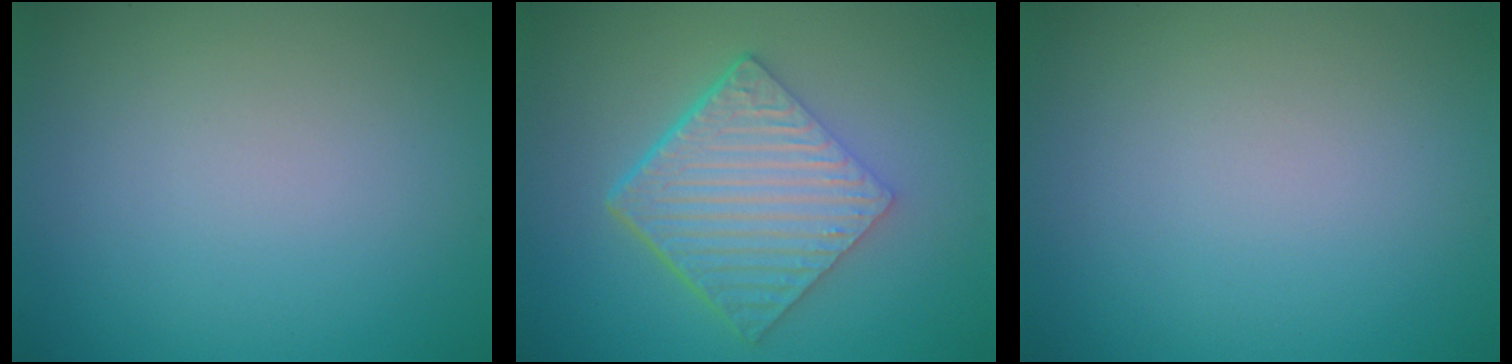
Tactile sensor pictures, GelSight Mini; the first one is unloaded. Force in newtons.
{"total": 7.0, "press": 4.6, "slide": 5.2}
{"total": 0.0}